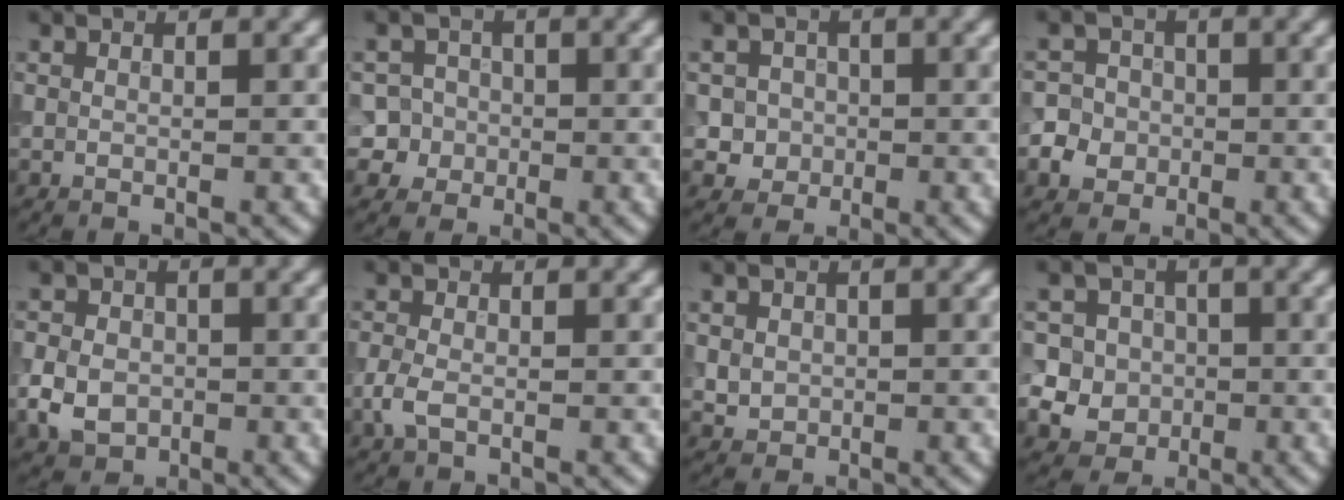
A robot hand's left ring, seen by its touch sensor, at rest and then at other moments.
{"total": 4.5, "force": [-0.8, 4.4, 1.0], "torque": [0.008, 0.021, -0.036]}
{"total": 3.0, "force": [-0.1, 2.9, 0.8], "torque": [0.009, 0.005, -0.009]}
{"total": 4.9, "force": [-1.4, 4.5, 1.3], "torque": [-0.006, 0.008, -0.045]}
{"total": 4.1, "force": [-1.1, 3.2, 2.2], "torque": [-0.046, -0.004, -0.024]}
{"total": 2.0, "force": [-0.7, 1.2, 1.4], "torque": [-0.037, -0.001, -0.019]}
{"total": 1.7, "force": [0.0, 1.5, 0.7], "torque": [-0.009, -0.004, 0.002]}
{"total": 8.0, "force": [-0.1, 7.6, 2.5], "torque": [-0.057, 0.026, -0.024]}